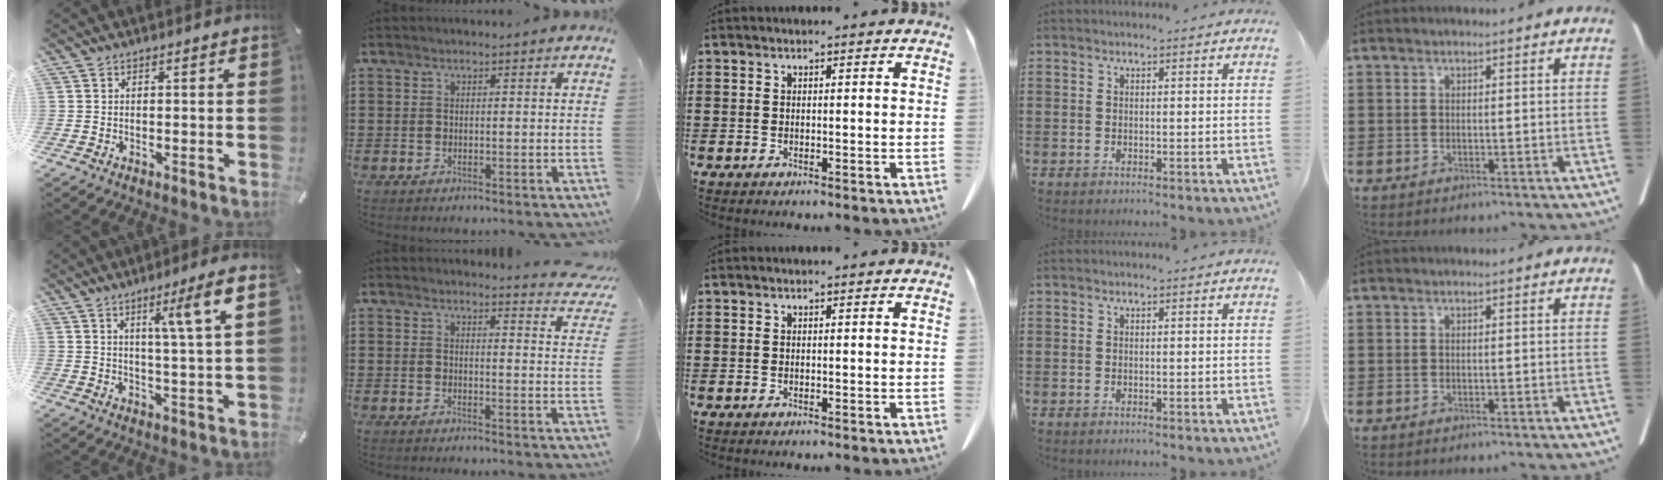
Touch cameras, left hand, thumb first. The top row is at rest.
{"thumb": {"total": 8.6, "force": [4.0, -0.3, 7.6], "torque": [-0.125, -0.012, 0.056]}, "index": {"total": 3.0, "force": [2.9, 0.0, 0.6], "torque": [-0.009, -0.021, 0.049]}}